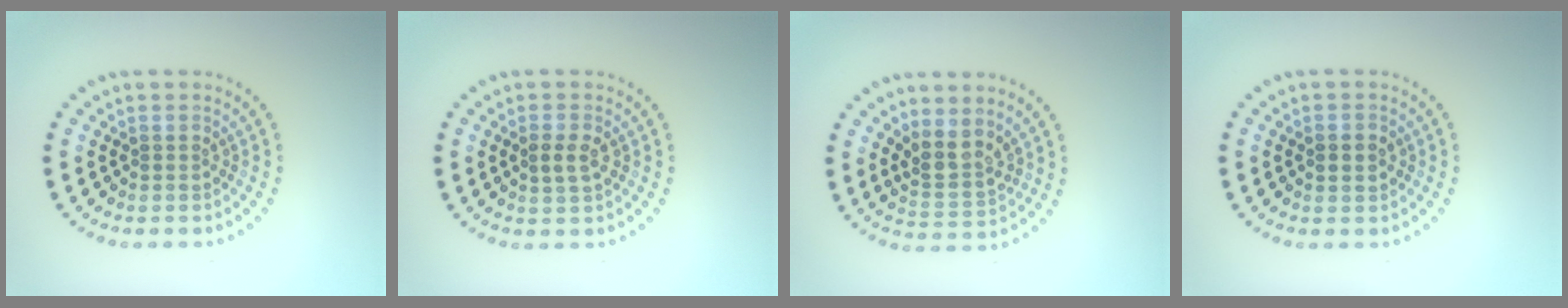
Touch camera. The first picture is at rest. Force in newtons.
{"total": 1.9, "press": 1.9, "slide": 0.4}
{"total": 2.9, "press": 2.3, "slide": 1.8}
{"total": 2.1, "press": 2.1, "slide": 0.2}